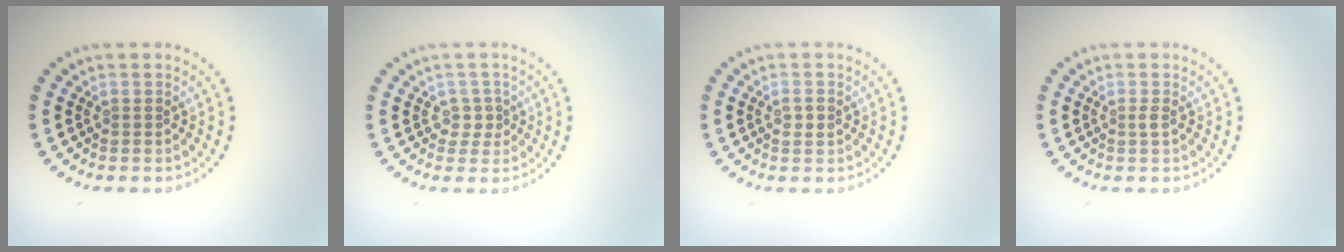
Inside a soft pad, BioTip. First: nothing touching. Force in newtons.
{"total": 1.5, "press": 1.2, "slide": 0.9}
{"total": 1.2, "press": 1.1, "slide": 0.1}
{"total": 0.7, "press": 0.4, "slide": 0.5}